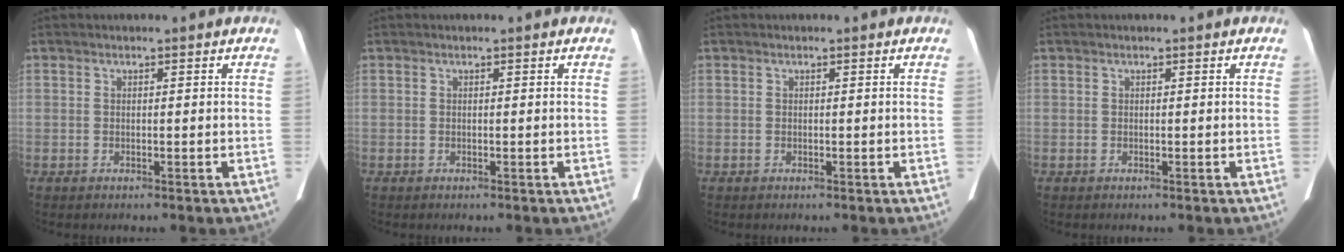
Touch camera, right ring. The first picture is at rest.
{"total": 0.0}
{"total": 0.0}
{"total": 0.0}